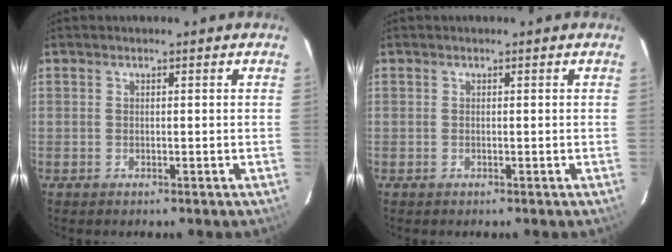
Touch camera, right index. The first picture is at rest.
{"total": 0.0}